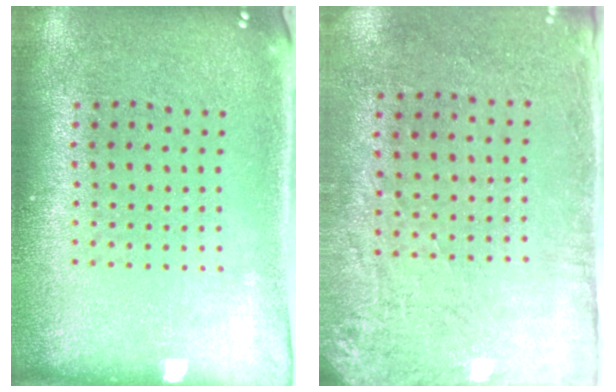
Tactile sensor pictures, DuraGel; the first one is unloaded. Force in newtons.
{"total": 2.8, "press": 2.2, "slide": 1.6}